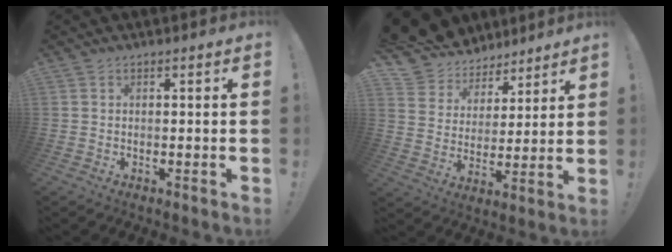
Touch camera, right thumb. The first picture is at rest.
{"total": 11.3, "force": [8.4, 7.5, 1.4], "torque": [-0.046, -0.067, 0.163]}